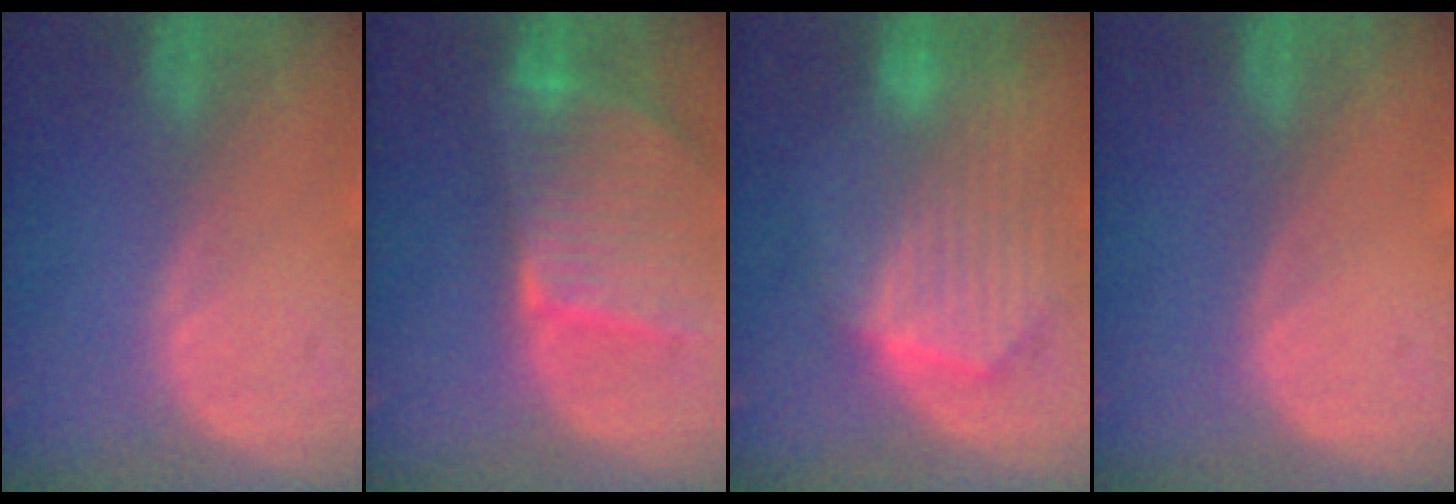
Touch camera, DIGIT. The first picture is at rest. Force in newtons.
{"total": 9.6, "press": 8.4, "slide": 4.6}
{"total": 10.3, "press": 8.9, "slide": 5.2}
{"total": 0.0}